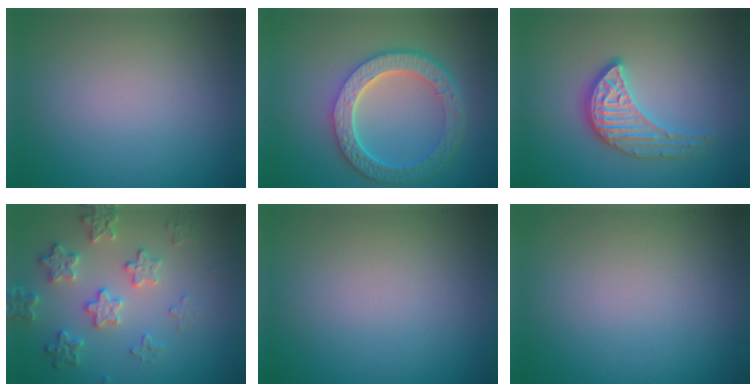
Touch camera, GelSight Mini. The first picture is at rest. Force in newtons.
{"total": 6.4, "press": 4.7, "slide": 4.2}
{"total": 3.5, "press": 3.4, "slide": 1.1}
{"total": 3.5, "press": 3.5, "slide": 0.5}
{"total": 0.0}
{"total": 0.0}